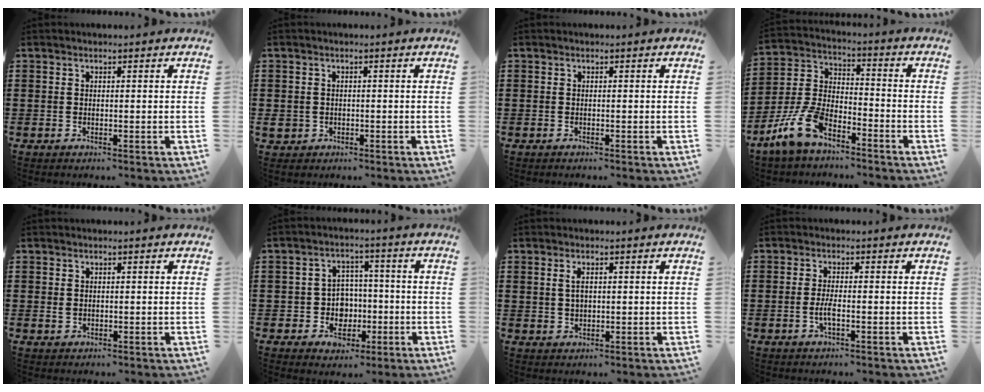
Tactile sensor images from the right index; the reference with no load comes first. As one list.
[{"total": 1.8, "force": [-0.7, 1.6, 0.4], "torque": [-0.013, 0.002, -0.018]}, {"total": 0.0}, {"total": 9.5, "force": [-6.5, 4.1, 5.5], "torque": [-0.144, 0.007, -0.130]}, {"total": 1.0, "force": [0.2, 0.8, 0.5], "torque": [-0.013, 0.005, 0.002]}, {"total": 6.2, "force": [-1.0, 5.9, 1.5], "torque": [-0.041, 0.010, -0.013]}, {"total": 2.0, "force": [0.5, 1.1, 1.7], "torque": [-0.036, 0.005, 0.007]}, {"total": 2.5, "force": [-0.8, 0.5, 2.3], "torque": [-0.055, -0.004, -0.020]}]